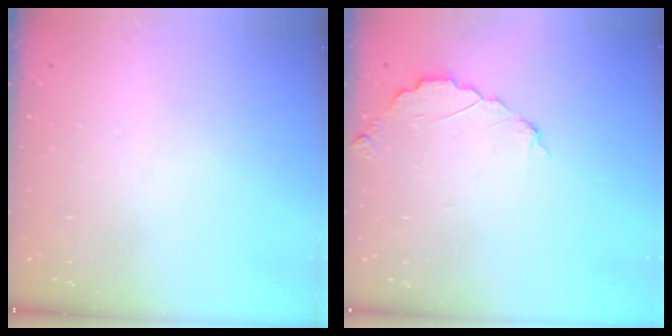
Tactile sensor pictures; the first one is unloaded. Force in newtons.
{"total": 5.0, "press": 5.0, "slide": 0.5}